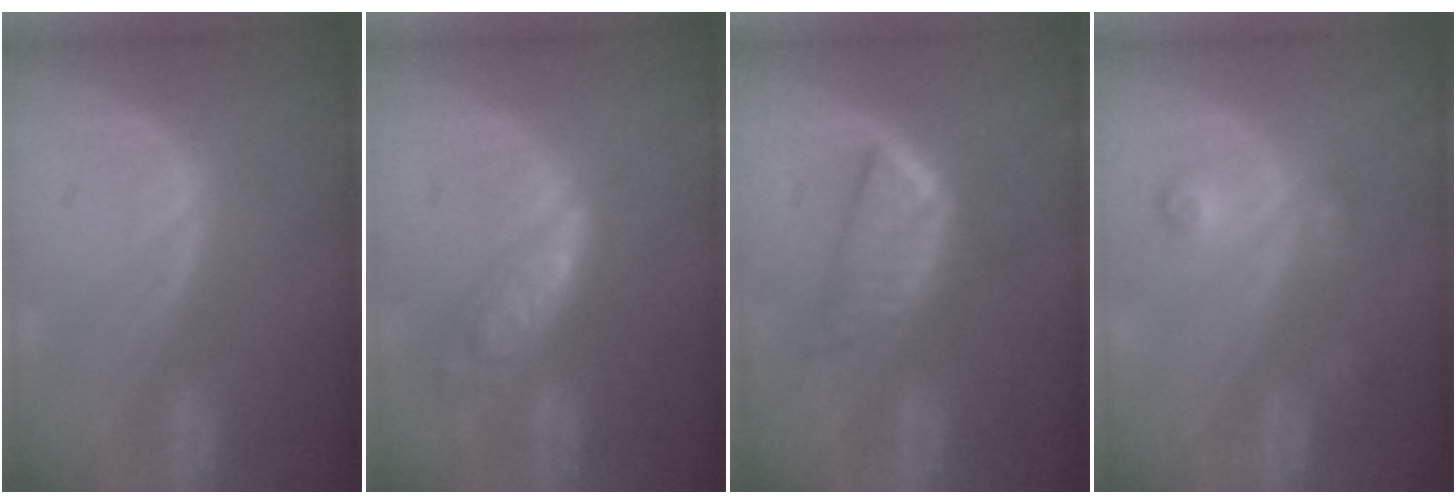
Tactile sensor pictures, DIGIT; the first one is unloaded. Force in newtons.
{"total": 6.3, "press": 6.3, "slide": 0.4}
{"total": 6.5, "press": 5.5, "slide": 3.5}
{"total": 3.5, "press": 3.3, "slide": 1.3}